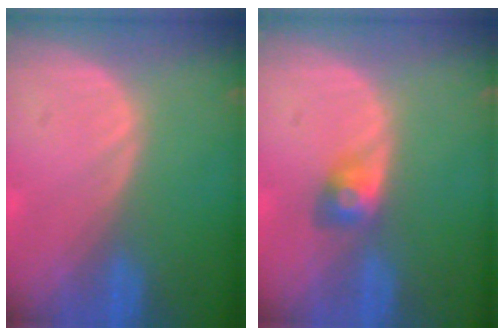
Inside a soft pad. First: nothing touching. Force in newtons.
{"total": 2.8, "press": 2.6, "slide": 1.1}